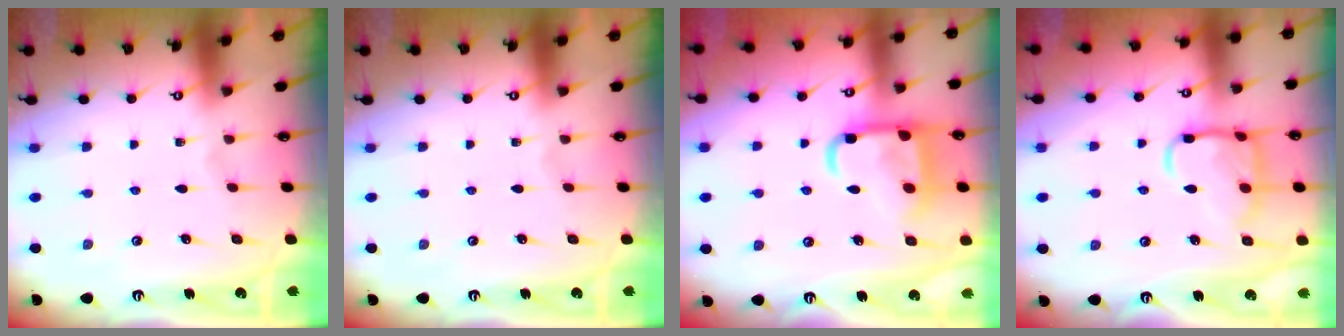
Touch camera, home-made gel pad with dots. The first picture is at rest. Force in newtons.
{"total": 0.0}
{"total": 14.5, "press": 14.5, "slide": 1.4}
{"total": 14.0, "press": 14.0, "slide": 1.2}